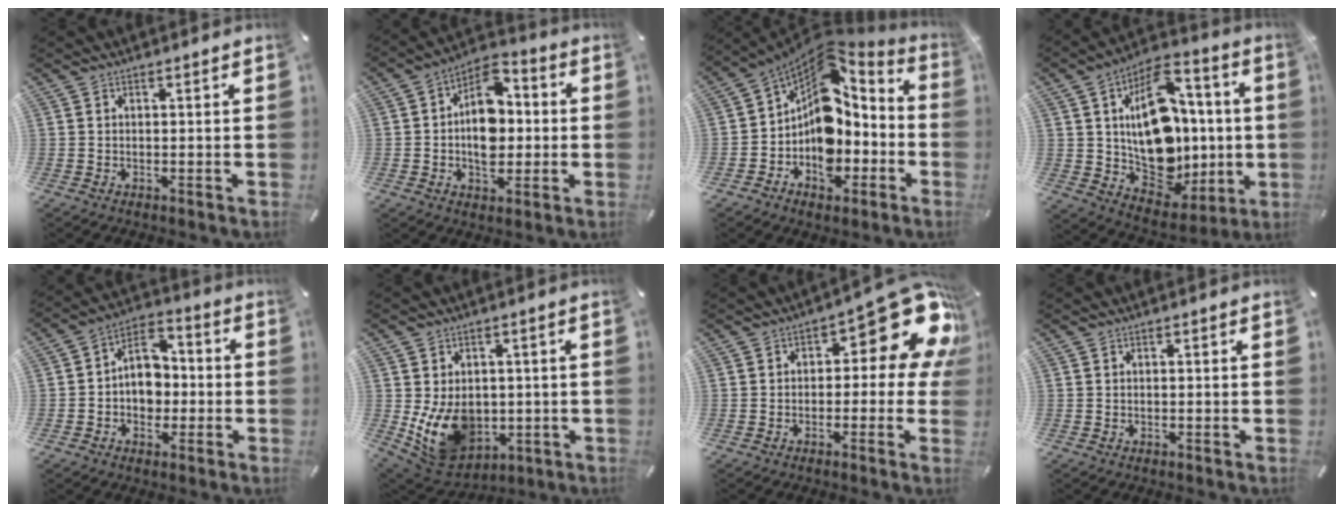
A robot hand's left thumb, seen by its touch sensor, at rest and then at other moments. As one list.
[{"total": 11.8, "force": [-0.1, 8.6, 8.0], "torque": [-0.130, -0.003, -0.003]}, {"total": 12.7, "force": [0.4, 10.5, 7.1], "torque": [-0.118, -0.040, 0.009]}, {"total": 22.0, "force": [2.5, 16.1, 14.8], "torque": [-0.229, -0.028, 0.054]}, {"total": 9.0, "force": [-1.2, 7.6, 4.8], "torque": [-0.073, 0.012, -0.023]}, {"total": 12.5, "force": [-1.4, 10.0, 7.2], "torque": [-0.140, -0.012, -0.018]}, {"total": 15.5, "force": [6.6, 6.6, 12.4], "torque": [-0.154, -0.052, 0.108]}, {"total": 0.0}]